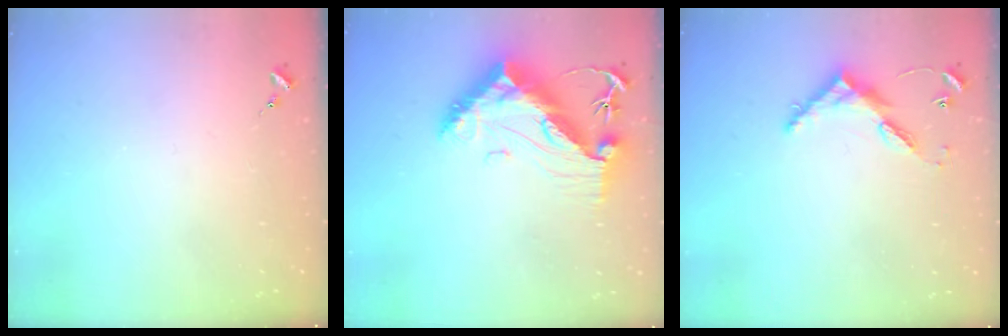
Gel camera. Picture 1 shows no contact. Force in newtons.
{"total": 14.8, "press": 14.7, "slide": 1.3}
{"total": 6.8, "press": 6.8, "slide": 0.5}